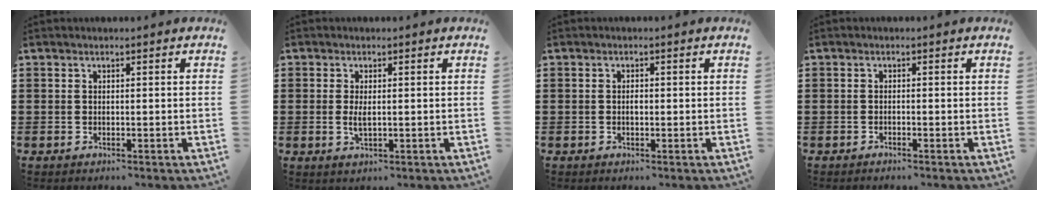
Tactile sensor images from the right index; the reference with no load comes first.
{"total": 2.4, "force": [-0.1, 0.8, 2.3], "torque": [-0.052, -0.005, -0.004]}
{"total": 1.1, "force": [-0.2, 0.3, 1.0], "torque": [-0.021, -0.004, -0.003]}
{"total": 0.6, "force": [-0.5, 0.0, 0.3], "torque": [-0.005, -0.002, -0.011]}